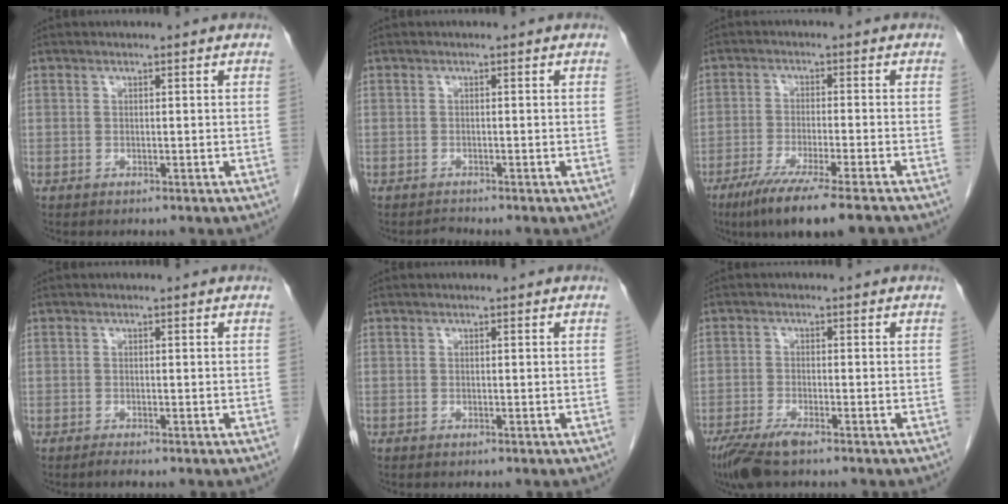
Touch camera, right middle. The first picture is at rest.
{"total": 0.7, "force": [-0.7, -0.2, -0.2], "torque": [0.001, -0.007, -0.010]}
{"total": 10.8, "force": [-8.0, -0.5, 7.3], "torque": [-0.117, -0.032, -0.130]}
{"total": 0.8, "force": [-0.6, -0.3, 0.4], "torque": [-0.014, -0.004, -0.012]}
{"total": 0.0}
{"total": 5.6, "force": [-4.0, 0.8, 3.8], "torque": [-0.074, -0.014, -0.072]}